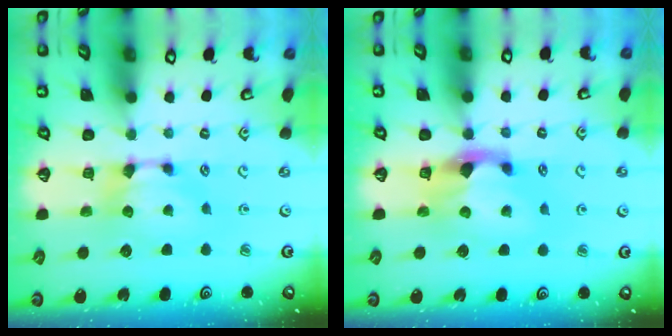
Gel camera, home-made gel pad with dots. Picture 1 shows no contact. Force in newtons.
{"total": 3.1, "press": 2.8, "slide": 1.4}